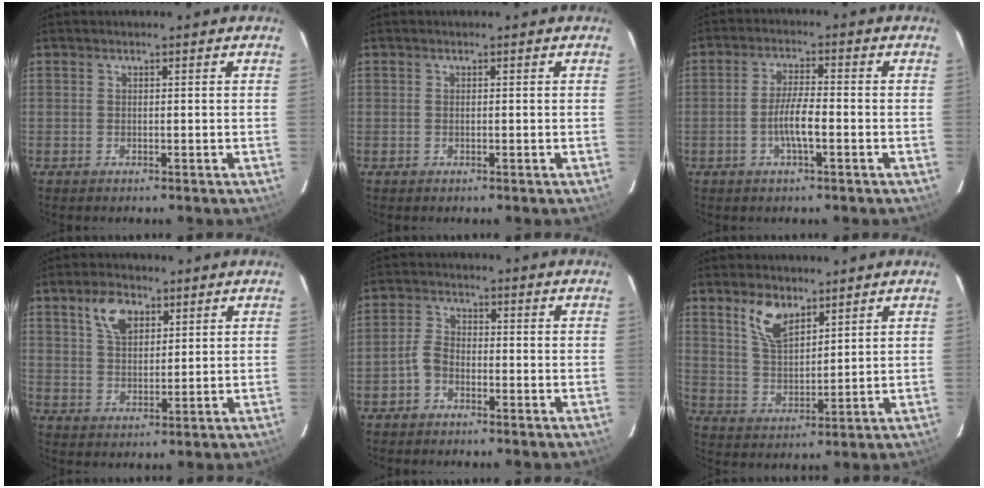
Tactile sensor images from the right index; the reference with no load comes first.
{"total": 0.0}
{"total": 5.1, "force": [-1.8, 0.7, 4.7], "torque": [-0.093, 0.003, -0.034]}
{"total": 6.8, "force": [3.5, 3.8, 4.3], "torque": [-0.080, 0.012, 0.065]}
{"total": 3.4, "force": [-2.1, 2.1, 1.7], "torque": [-0.037, 0.011, -0.043]}
{"total": 7.8, "force": [5.0, 3.7, 4.7], "torque": [-0.088, 0.008, 0.101]}